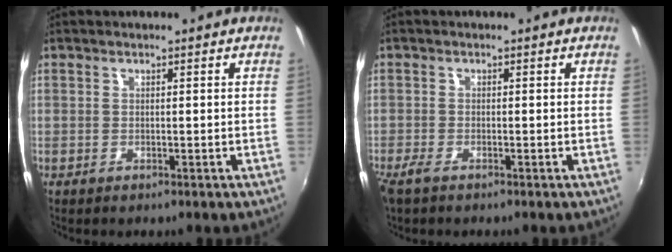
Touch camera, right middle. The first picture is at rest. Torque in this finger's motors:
{"motor_torque": [0.63, -0.64, 0.20, 0.05]}